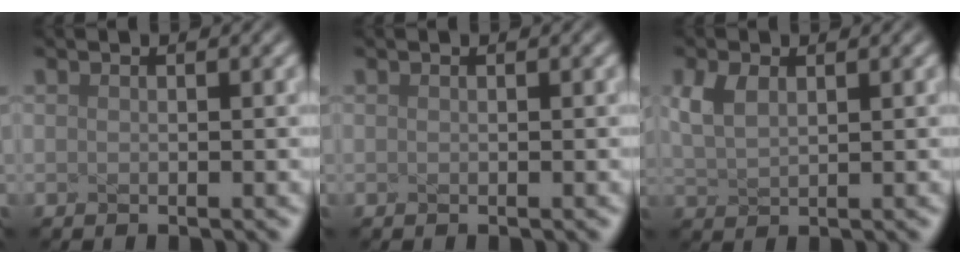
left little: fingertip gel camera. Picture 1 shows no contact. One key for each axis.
{"total": 0.0}
{"total": 2.5, "fx": 1.0, "fy": 1.4, "fz": 1.8, "tx": -0.048, "ty": 0.005, "tz": 0.024}